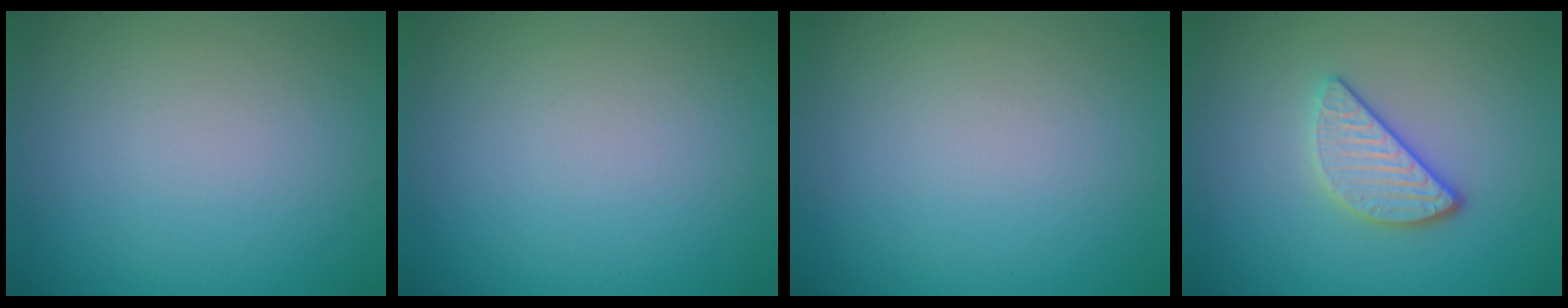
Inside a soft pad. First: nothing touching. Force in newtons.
{"total": 0.0}
{"total": 0.0}
{"total": 3.2, "press": 2.7, "slide": 1.8}